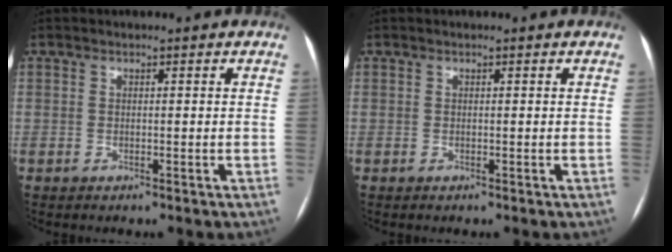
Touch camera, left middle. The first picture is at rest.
{"total": 0.0}